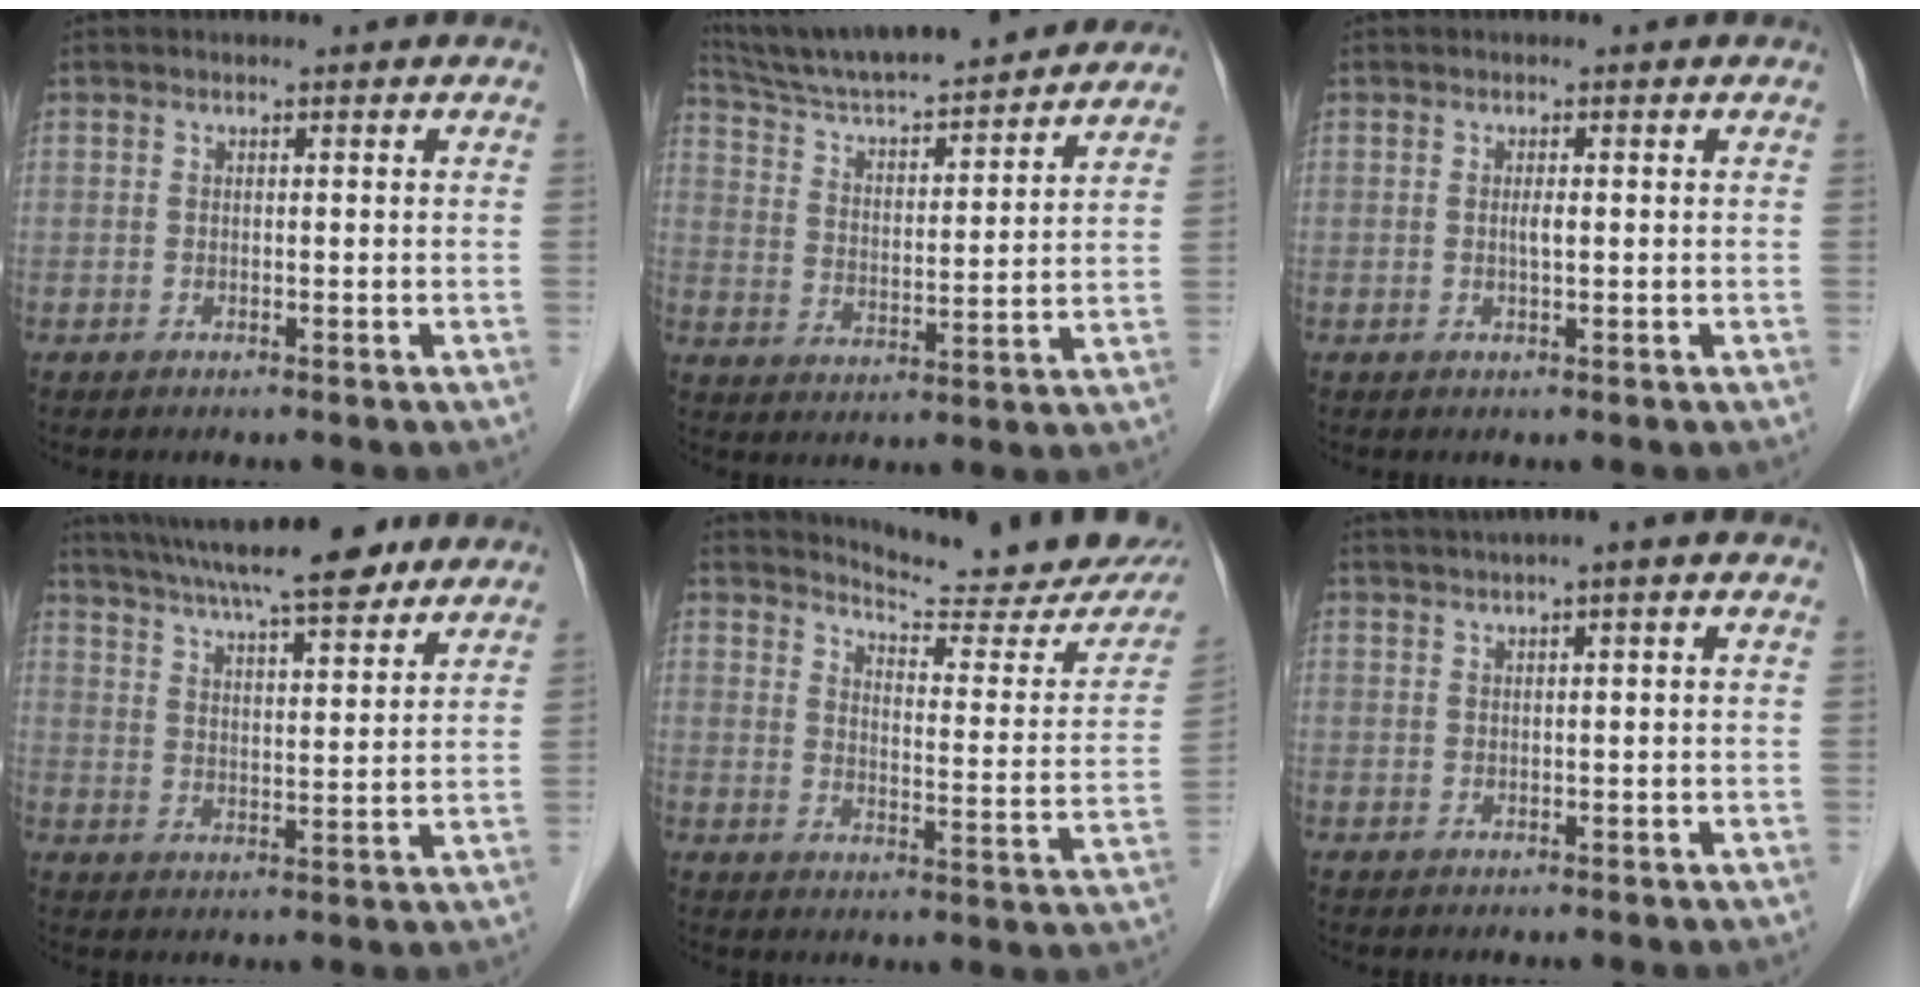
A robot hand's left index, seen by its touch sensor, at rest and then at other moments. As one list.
[{"total": 21.2, "force": [19.2, 2.3, 8.8], "torque": [-0.147, 0.018, 0.290]}, {"total": 1.0, "force": [-0.2, 0.1, 1.0], "torque": [-0.020, -0.005, -0.003]}, {"total": 19.6, "force": [16.2, 3.1, 10.7], "torque": [-0.186, 0.029, 0.239]}, {"total": 18.0, "force": [16.9, 2.2, 5.9], "torque": [-0.078, -0.075, 0.198]}, {"total": 3.6, "force": [2.0, -0.4, 3.0], "torque": [-0.056, 0.017, 0.037]}]